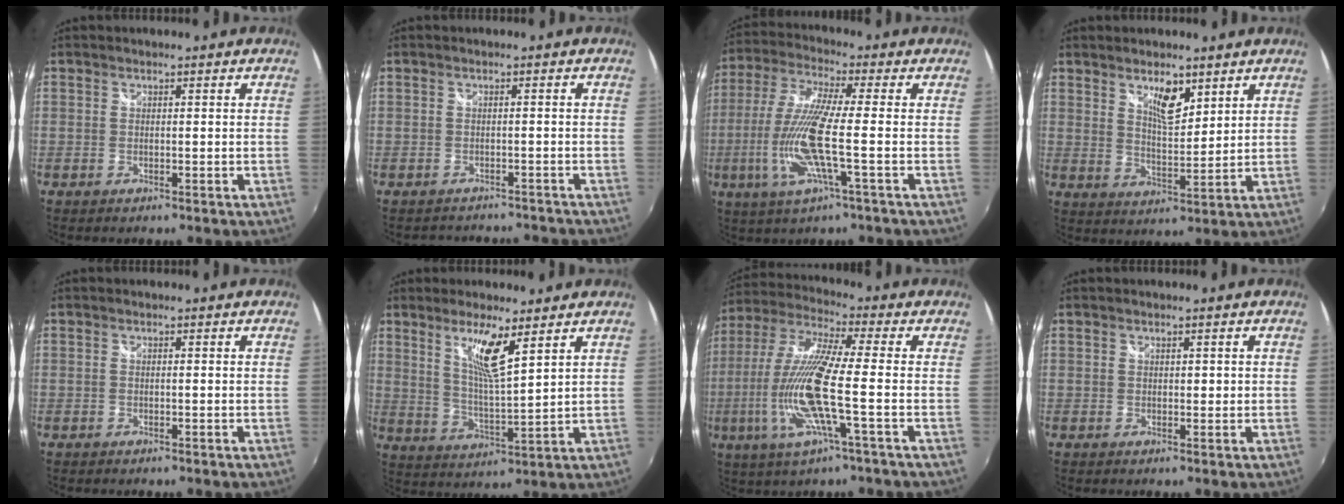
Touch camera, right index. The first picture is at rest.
{"total": 8.1, "force": [-7.5, 1.9, 2.4], "torque": [-0.047, -0.011, -0.092]}
{"total": 12.9, "force": [-3.3, 0.5, 12.5], "torque": [-0.256, -0.009, -0.058]}
{"total": 6.3, "force": [4.1, 2.1, 4.3], "torque": [-0.068, -0.001, 0.071]}
{"total": 0.0}
{"total": 8.4, "force": [5.1, 0.6, 6.6], "torque": [-0.119, -0.008, 0.095]}
{"total": 15.7, "force": [-4.0, 0.8, 15.1], "torque": [-0.301, -0.013, -0.078]}
{"total": 0.7, "force": [0.4, 0.5, 0.4], "torque": [-0.003, 0.003, 0.007]}